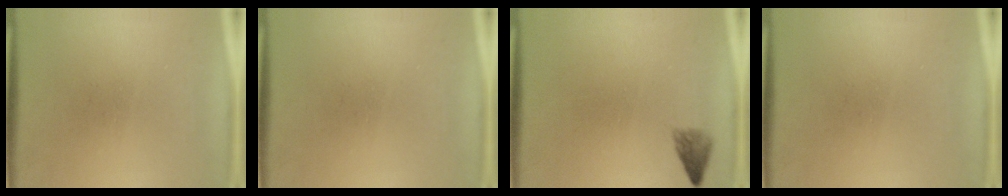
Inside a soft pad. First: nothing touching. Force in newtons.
{"total": 0.0}
{"total": 1.8}
{"total": 0.0}